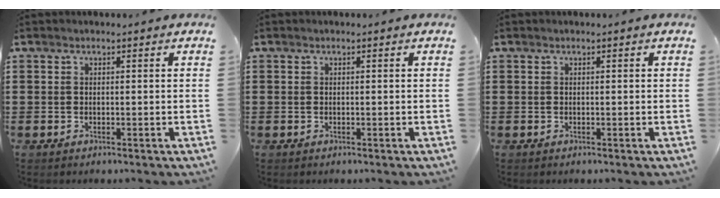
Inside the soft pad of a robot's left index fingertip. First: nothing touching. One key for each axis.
{"total": 0.0}
{"total": 0.0}